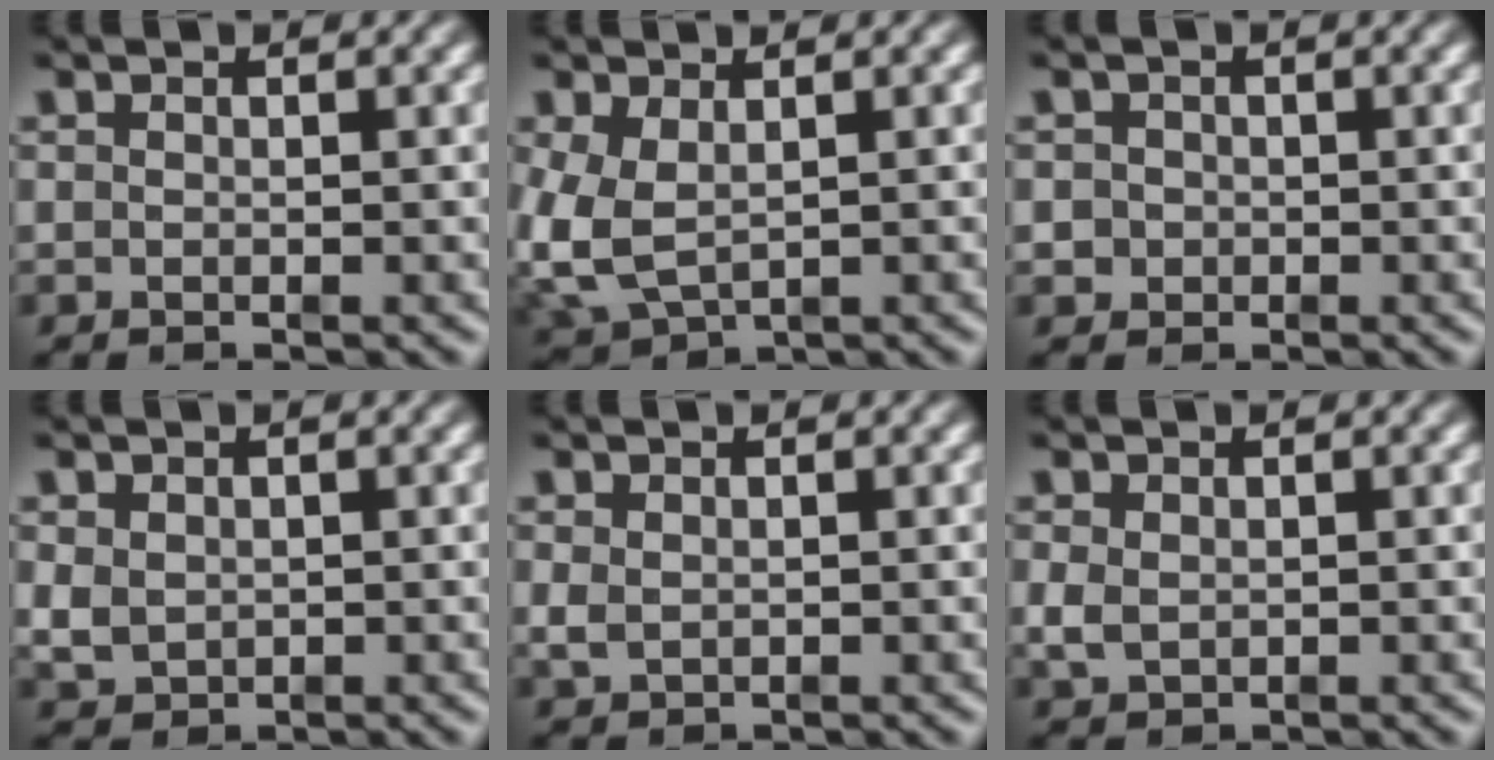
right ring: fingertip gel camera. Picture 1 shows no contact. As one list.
[{"total": 6.0, "force": [-0.6, 5.1, 3.1], "torque": [-0.104, -0.032, 0.010]}, {"total": 2.4, "force": [-0.6, 2.3, 0.3], "torque": [-0.014, -0.008, -0.010]}, {"total": 2.5, "force": [-0.1, 2.3, 1.0], "torque": [-0.029, -0.017, 0.013]}, {"total": 0.9, "force": [0.0, 0.7, 0.5], "torque": [-0.019, -0.009, 0.010]}, {"total": 1.6, "force": [-0.1, 1.4, 0.8], "torque": [-0.028, -0.014, 0.010]}]